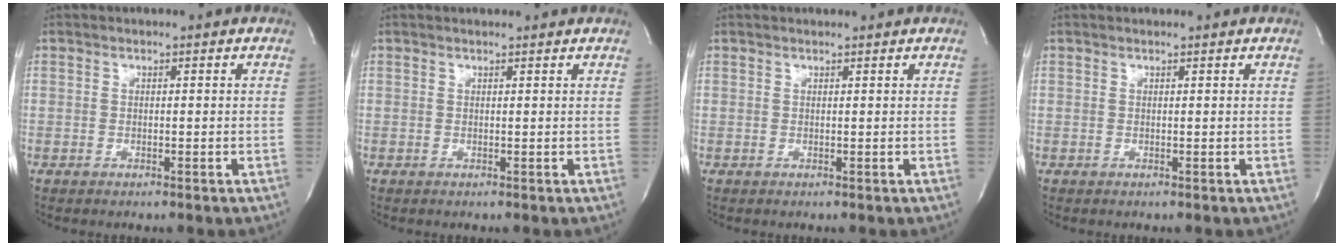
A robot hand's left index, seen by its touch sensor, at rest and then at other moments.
{"total": 2.0, "force": [2.0, 0.1, 0.3], "torque": [-0.010, 0.011, 0.024]}
{"total": 1.2, "force": [1.1, 0.0, 0.2], "torque": [-0.006, 0.010, 0.020]}
{"total": 0.7, "force": [0.7, 0.0, 0.1], "torque": [-0.005, 0.007, 0.013]}